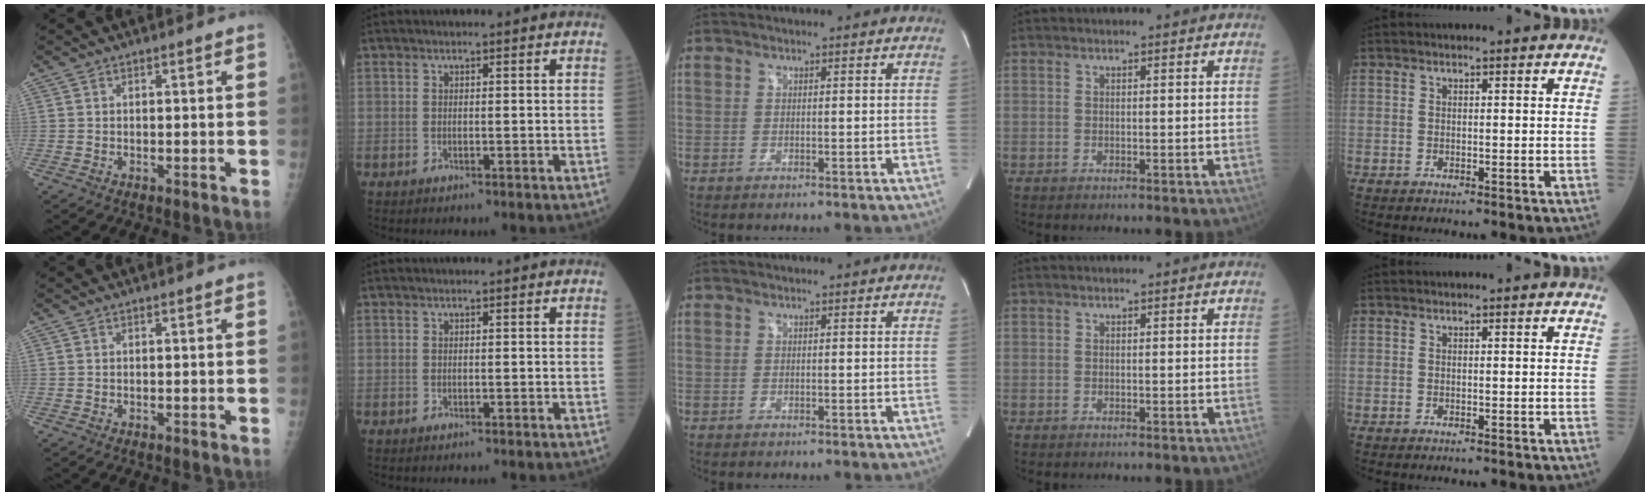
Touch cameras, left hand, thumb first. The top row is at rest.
{}